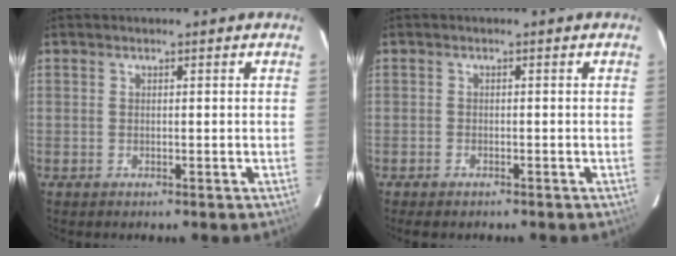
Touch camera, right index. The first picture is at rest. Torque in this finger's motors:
{"motor_torque": [0.25, -0.22, 0.11, 0.01]}